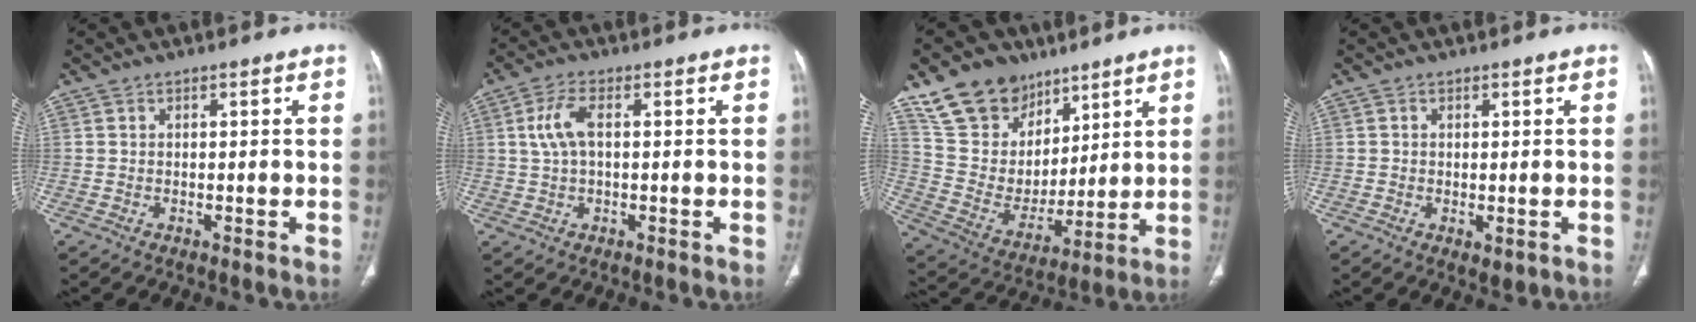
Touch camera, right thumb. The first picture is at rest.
{"total": 7.5, "force": [0.9, 4.5, 5.9], "torque": [-0.118, 0.020, 0.015]}
{"total": 17.3, "force": [11.5, 11.7, 5.5], "torque": [-0.063, -0.049, 0.229]}
{"total": 2.1, "force": [-0.5, 1.2, 1.7], "torque": [-0.022, -0.005, -0.001]}